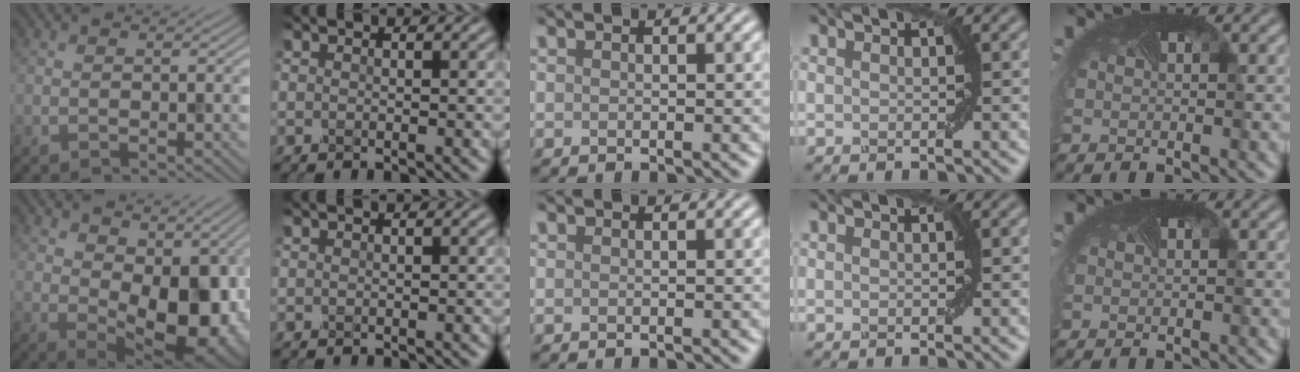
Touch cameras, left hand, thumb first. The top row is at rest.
{"thumb": {"total": 13.1, "force": [1.5, 7.6, 10.6], "torque": [-0.143, -0.010, 0.027]}}